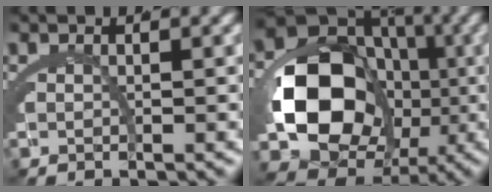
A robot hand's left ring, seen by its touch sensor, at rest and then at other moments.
{"total": 17.2, "force": [-1.9, 13.6, 10.3], "torque": [-0.202, -0.045, -0.026]}